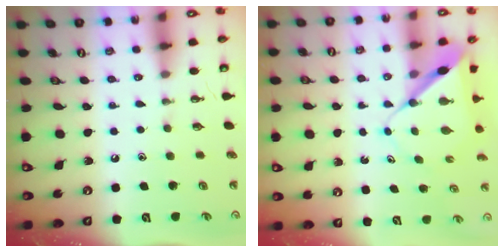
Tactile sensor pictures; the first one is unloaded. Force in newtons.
{"total": 8.4, "press": 8.4, "slide": 0.8}